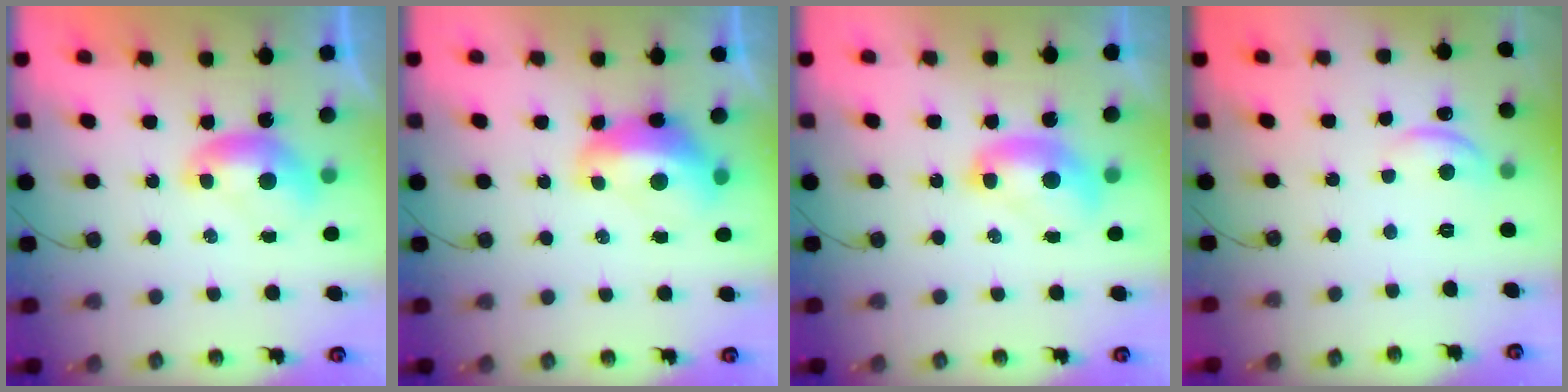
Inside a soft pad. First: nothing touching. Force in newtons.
{"total": 5.0, "press": 4.9, "slide": 0.9}
{"total": 2.0, "press": 2.0, "slide": 0.2}
{"total": 4.5, "press": 4.4, "slide": 0.7}